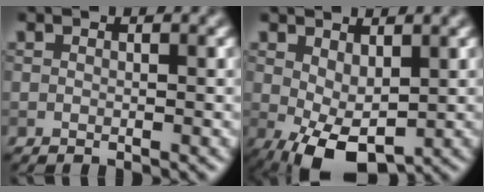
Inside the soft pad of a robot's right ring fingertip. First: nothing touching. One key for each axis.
{"total": 4.5, "fx": -0.1, "fy": 2.2, "fz": 3.9, "tx": -0.080, "ty": -0.005, "tz": 0.002}